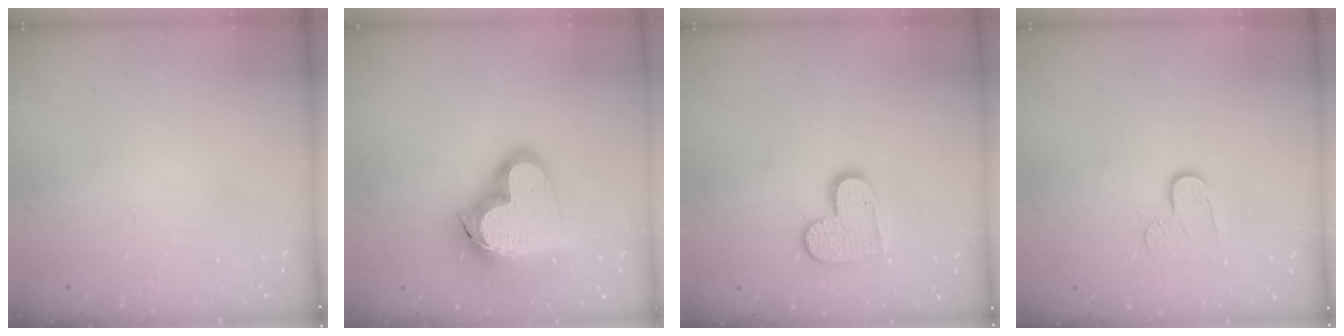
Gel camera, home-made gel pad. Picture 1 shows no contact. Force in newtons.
{"total": 23.0, "press": 22.9, "slide": 2.3}
{"total": 10.1, "press": 10.0, "slide": 0.6}
{"total": 7.0, "press": 7.0, "slide": 0.6}